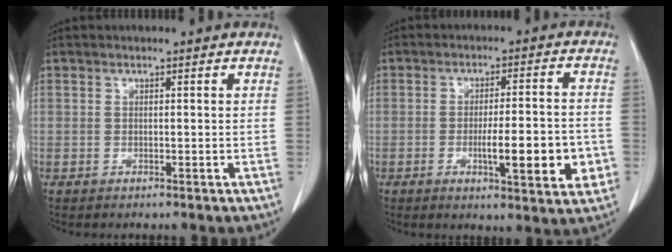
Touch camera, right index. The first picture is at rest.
{"total": 10.8, "force": [-3.0, 1.8, 10.2], "torque": [-0.141, 0.000, -0.038]}